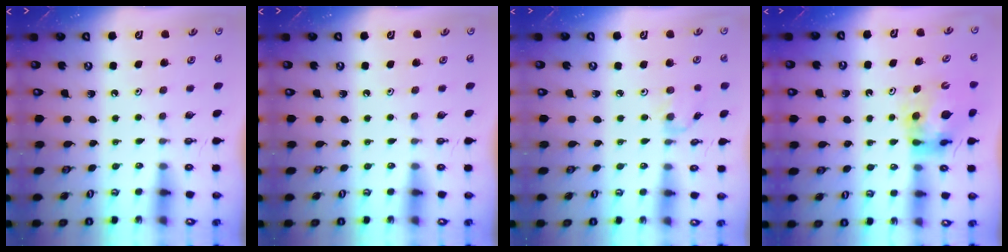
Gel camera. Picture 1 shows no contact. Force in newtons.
{"total": 0.0}
{"total": 1.4, "press": 1.4, "slide": 0.3}
{"total": 10.5, "press": 10.4, "slide": 1.2}